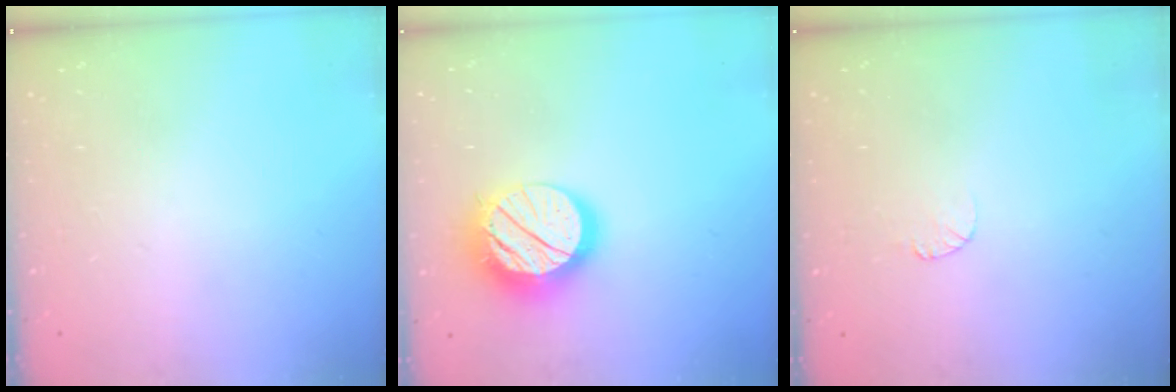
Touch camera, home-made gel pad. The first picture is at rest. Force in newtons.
{"total": 16.8, "press": 16.8, "slide": 1.3}
{"total": 3.6, "press": 3.6, "slide": 0.4}